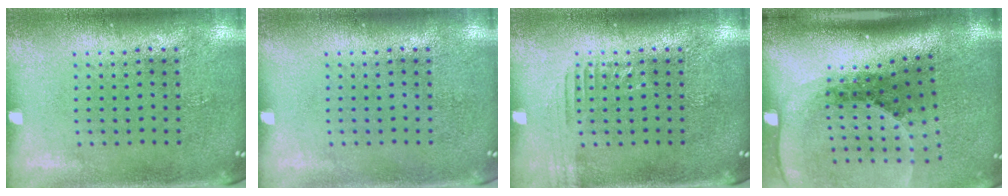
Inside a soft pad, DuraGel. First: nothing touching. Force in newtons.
{"total": 0.0}
{"total": 1.2, "press": 1.2, "slide": 0.3}
{"total": 2.7, "press": 1.9, "slide": 2.0}